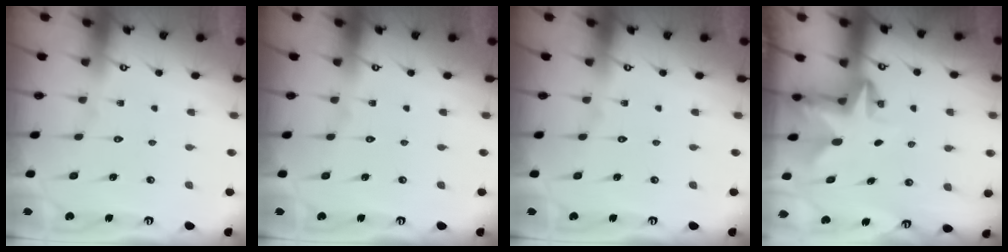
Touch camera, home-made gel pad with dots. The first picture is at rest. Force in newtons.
{"total": 0.0}
{"total": 0.0}
{"total": 2.6, "press": 2.5, "slide": 0.5}